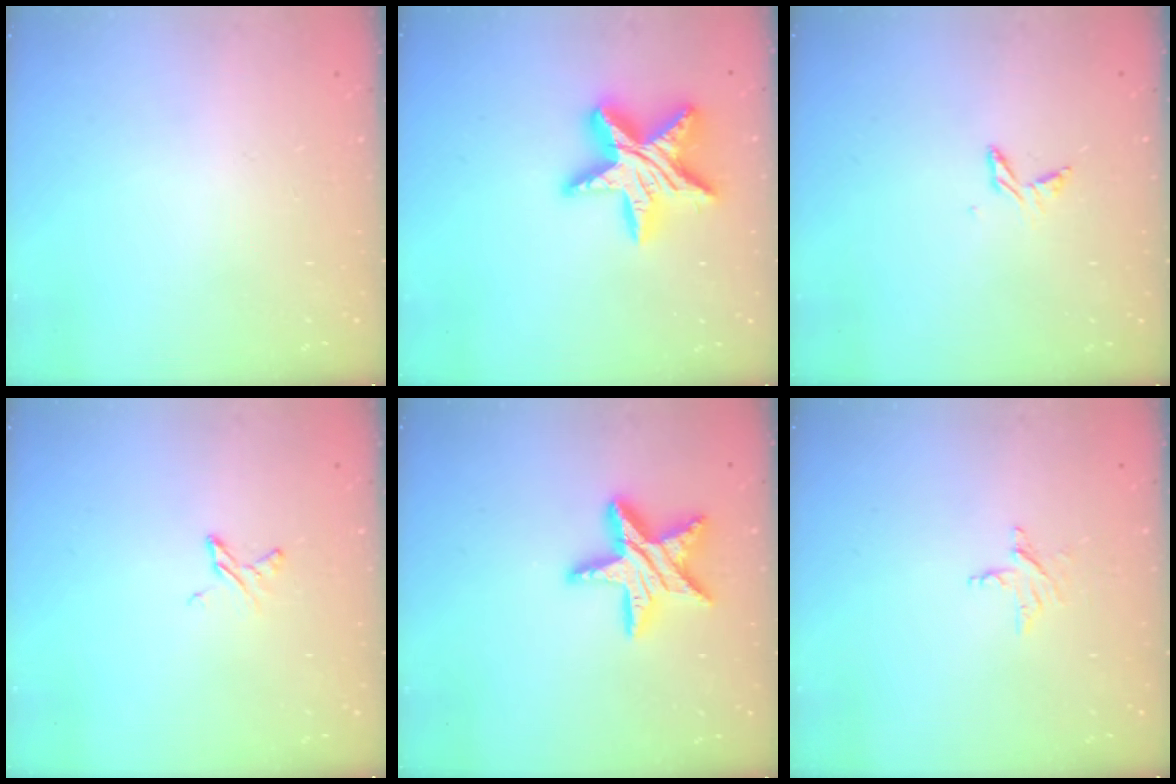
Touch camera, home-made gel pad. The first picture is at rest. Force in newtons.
{"total": 18.2, "press": 18.2, "slide": 1.3}
{"total": 5.3, "press": 5.2, "slide": 0.6}
{"total": 3.7, "press": 3.6, "slide": 0.4}
{"total": 16.0, "press": 16.0, "slide": 1.4}
{"total": 3.8, "press": 3.8, "slide": 0.3}